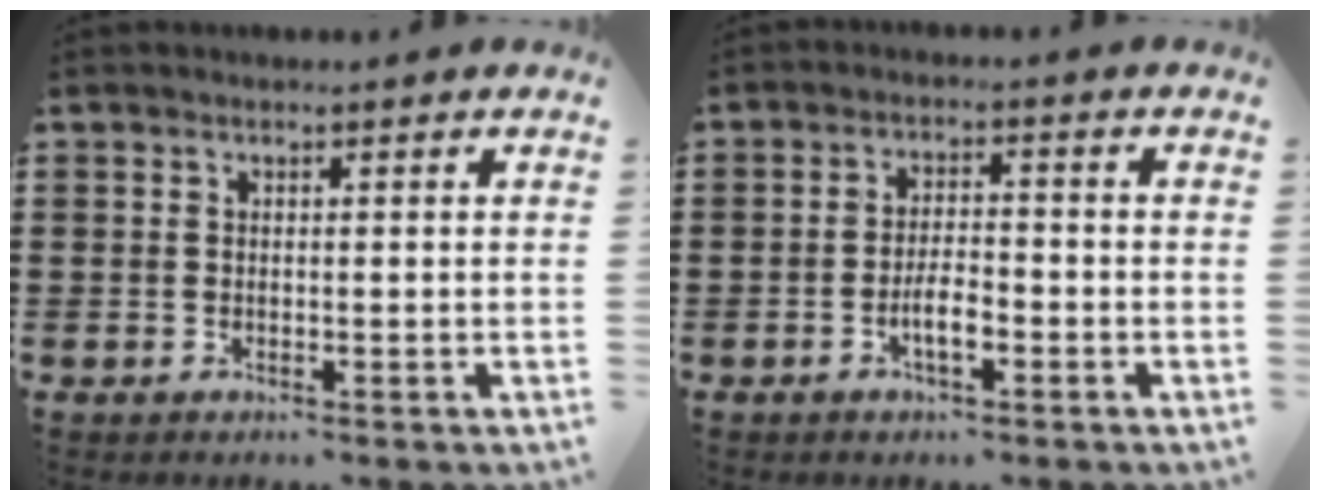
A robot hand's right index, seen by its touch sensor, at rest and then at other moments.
{"total": 4.2, "force": [-1.9, 1.4, 3.4], "torque": [-0.065, 0.004, -0.035]}